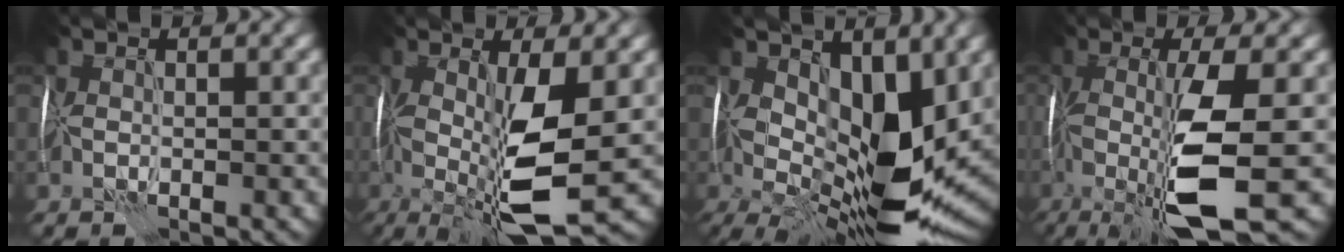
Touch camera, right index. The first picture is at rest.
{"total": 9.4, "force": [-0.9, 2.4, 9.0], "torque": [-0.179, -0.016, -0.016]}
{"total": 11.9, "force": [2.3, 5.8, 10.2], "torque": [-0.179, -0.015, 0.044]}
{"total": 9.3, "force": [-2.3, 1.6, 8.9], "torque": [-0.171, -0.012, -0.043]}